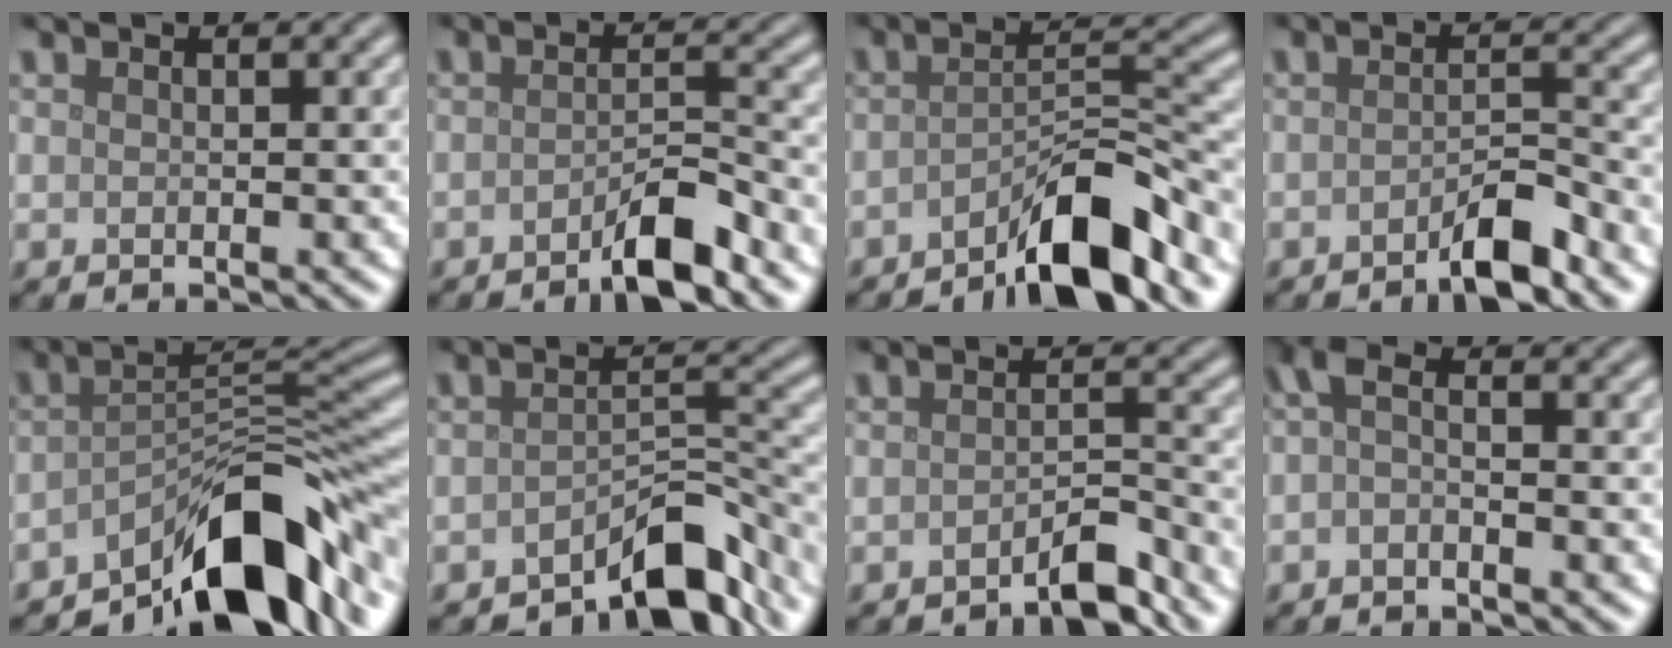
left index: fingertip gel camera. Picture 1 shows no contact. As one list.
[{"total": 3.8, "force": [-2.6, 0.6, 2.7], "torque": [-0.043, 0.007, -0.052]}, {"total": 6.9, "force": [-4.7, 1.3, 4.8], "torque": [-0.073, 0.012, -0.082]}, {"total": 3.3, "force": [-2.3, 0.6, 2.3], "torque": [-0.034, 0.007, -0.045]}, {"total": 10.6, "force": [-6.5, 3.5, 7.7], "torque": [-0.097, 0.003, -0.111]}, {"total": 6.6, "force": [-4.8, 2.2, 4.0], "torque": [-0.041, 0.003, -0.075]}, {"total": 3.0, "force": [-2.6, 0.5, 1.4], "torque": [-0.018, 0.008, -0.046]}, {"total": 2.0, "force": [-0.5, 0.8, 1.7], "torque": [-0.039, 0.002, -0.017]}]